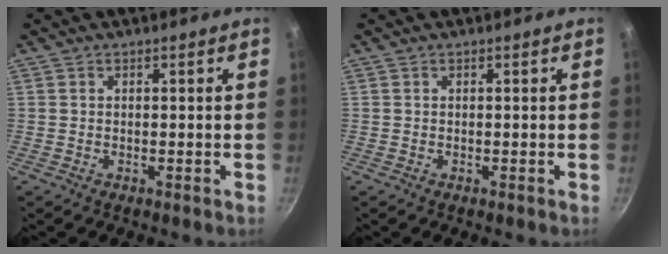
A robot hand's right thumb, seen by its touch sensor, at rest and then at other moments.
{"total": 0.0}